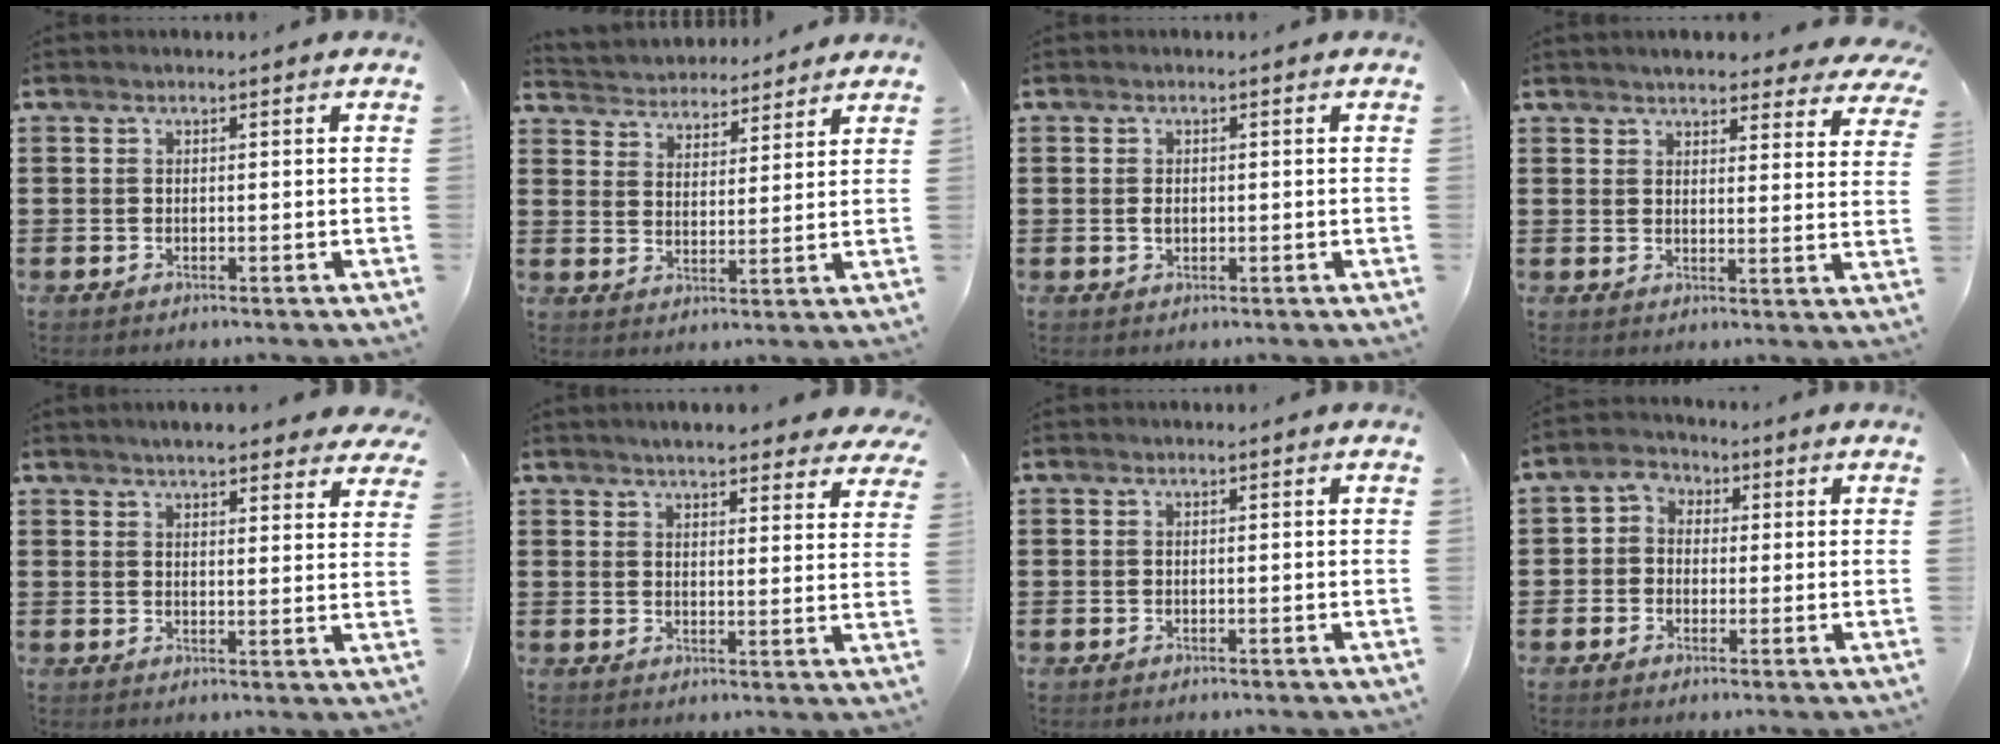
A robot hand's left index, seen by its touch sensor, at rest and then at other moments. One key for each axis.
{"total": 3.8, "fx": 3.6, "fy": 0.8, "fz": -0.7, "tx": -0.008, "ty": -0.022, "tz": 0.062}
{"total": 1.3, "fx": -0.1, "fy": 0.8, "fz": 1.0, "tx": -0.022, "ty": 0.005, "tz": -0.002}
{"total": 4.2, "fx": 4.0, "fy": 0.6, "fz": 1.1, "tx": -0.030, "ty": -0.014, "tz": 0.071}
{"total": 4.5, "fx": 4.2, "fy": 0.5, "fz": 1.6, "tx": -0.037, "ty": -0.012, "tz": 0.075}
{"total": 4.8, "fx": 4.6, "fy": 0.4, "fz": 1.4, "tx": -0.036, "ty": -0.015, "tz": 0.082}
{"total": 0.0}
{"total": 3.0, "fx": -0.7, "fy": 2.9, "fz": 0.3, "tx": -0.022, "ty": 0.013, "tz": -0.020}